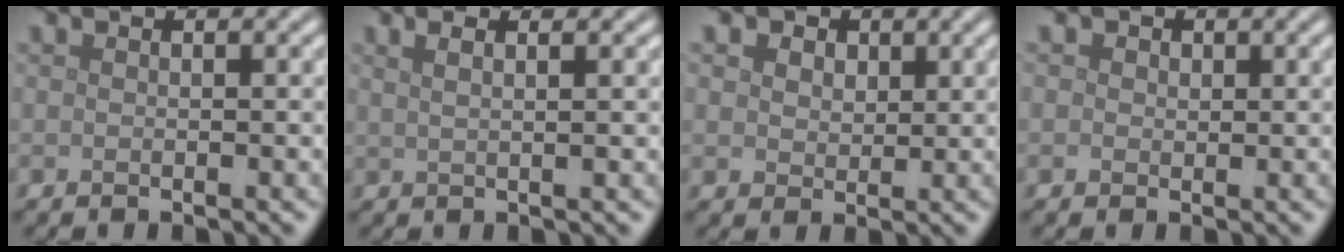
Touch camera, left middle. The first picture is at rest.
{"total": 3.3, "force": [1.8, 1.4, 2.4], "torque": [-0.020, 0.012, 0.001]}
{"total": 5.3, "force": [2.9, 3.6, 2.6], "torque": [-0.060, 0.008, 0.034]}
{"total": 1.1, "force": [0.4, 1.0, 0.4], "torque": [-0.004, 0.000, 0.000]}